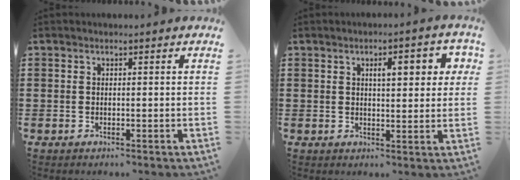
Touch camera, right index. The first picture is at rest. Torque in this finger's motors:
{"motor_torque": [0.41, -0.03, 0.46, 0.07]}